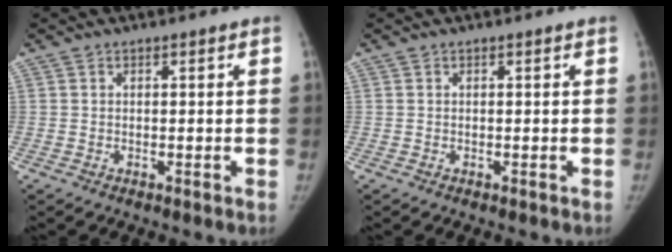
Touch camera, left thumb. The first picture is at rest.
{"total": 0.0}